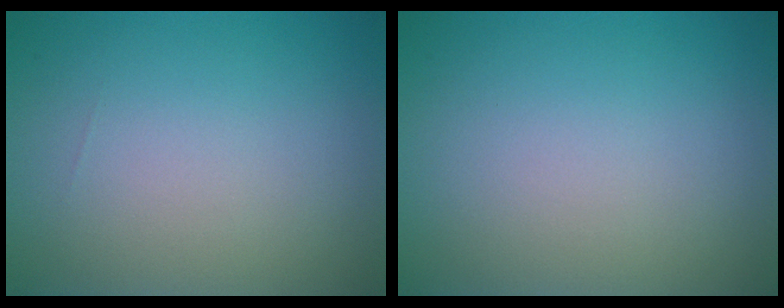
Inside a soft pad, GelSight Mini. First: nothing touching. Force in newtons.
{"total": 0.0}